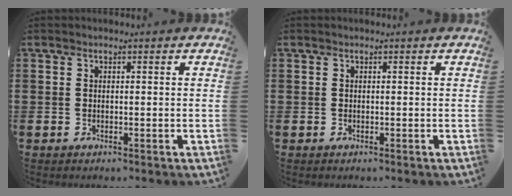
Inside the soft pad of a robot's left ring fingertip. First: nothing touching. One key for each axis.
{"total": 0.0}